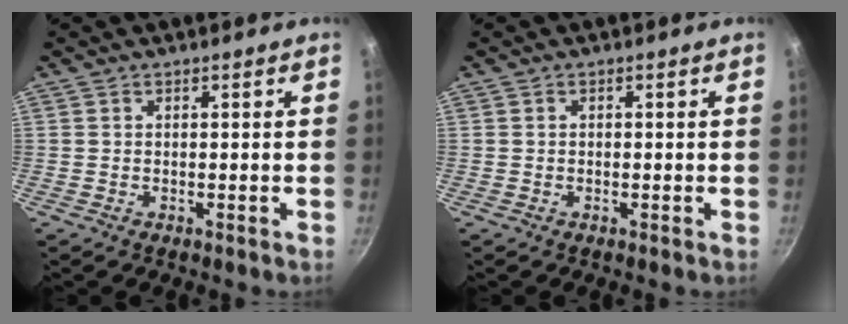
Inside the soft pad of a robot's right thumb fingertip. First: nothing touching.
{"total": 0.0}